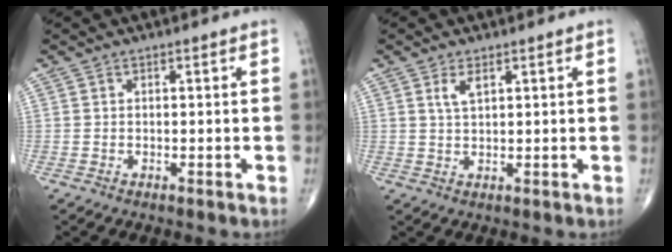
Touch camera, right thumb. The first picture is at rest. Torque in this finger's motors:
{"motor_torque": [0.00, 0.02, 0.10, -0.02, 0.08]}